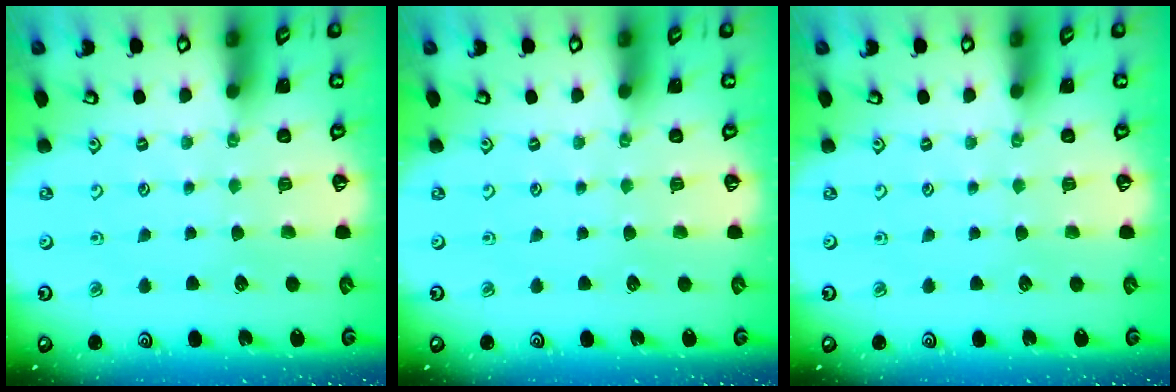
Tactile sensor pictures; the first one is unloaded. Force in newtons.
{"total": 0.0}
{"total": 0.0}